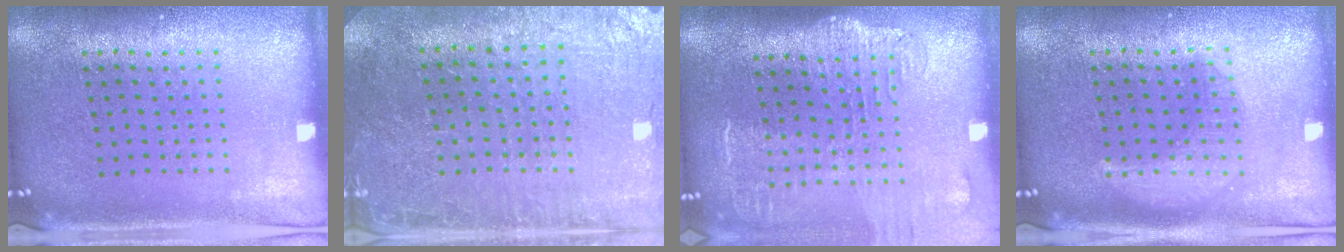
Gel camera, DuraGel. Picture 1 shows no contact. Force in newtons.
{"total": 1.2, "press": 1.2, "slide": 0.1}
{"total": 1.9, "press": 1.5, "slide": 1.2}
{"total": 2.4, "press": 2.4, "slide": 0.3}